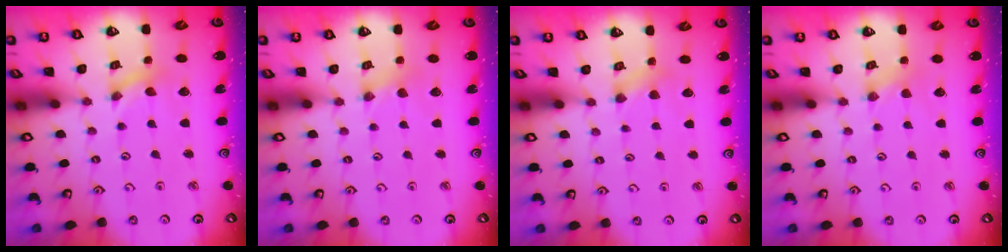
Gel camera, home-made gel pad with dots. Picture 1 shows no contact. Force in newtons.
{"total": 2.0, "press": 2.0, "slide": 0.4}
{"total": 4.7, "press": 4.7, "slide": 0.5}
{"total": 2.4, "press": 2.4, "slide": 0.4}